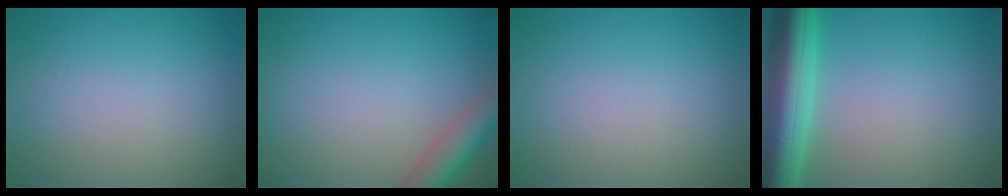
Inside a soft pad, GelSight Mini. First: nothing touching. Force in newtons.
{"total": 4.3, "press": 4.3, "slide": 0.3}
{"total": 0.0}
{"total": 8.1, "press": 8.1, "slide": 0.6}